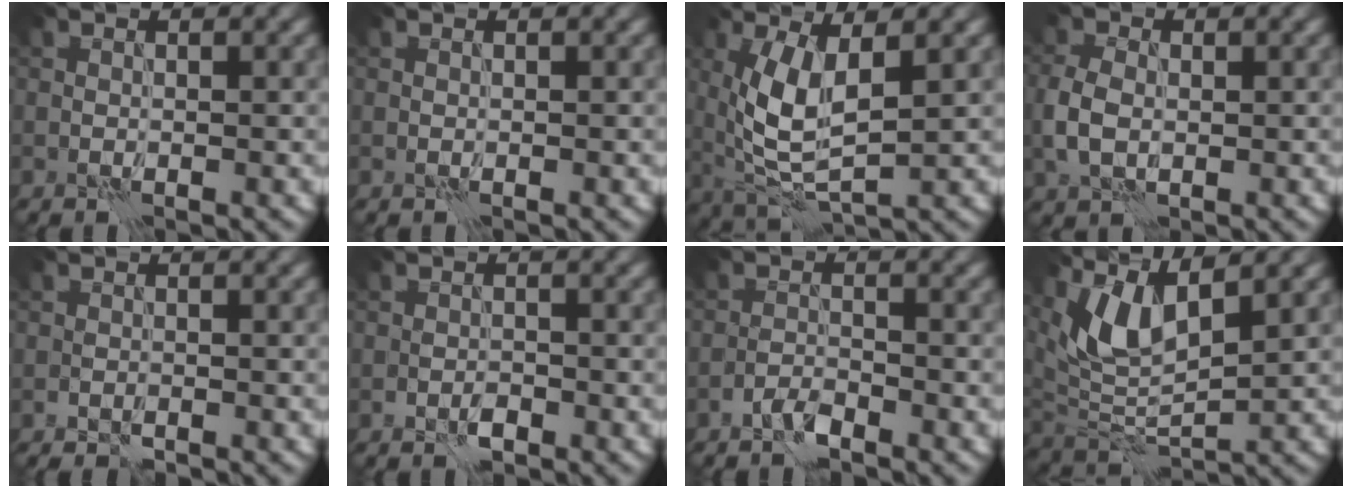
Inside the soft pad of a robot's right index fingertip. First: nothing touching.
{"total": 0.0}
{"total": 6.3, "force": [0.8, 2.4, 5.8], "torque": [-0.129, -0.007, 0.021]}
{"total": 3.6, "force": [-0.4, 2.6, 2.5], "torque": [-0.061, 0.001, -0.011]}
{"total": 0.9, "force": [-0.7, 0.4, 0.4], "torque": [-0.009, 0.002, -0.016]}
{"total": 0.9, "force": [-0.6, 0.4, 0.5], "torque": [-0.008, 0.000, -0.012]}
{"total": 1.2, "force": [-1.2, 0.1, 0.4], "torque": [-0.010, 0.004, -0.027]}
{"total": 5.8, "force": [3.5, 2.1, 4.2], "torque": [-0.094, -0.008, 0.069]}